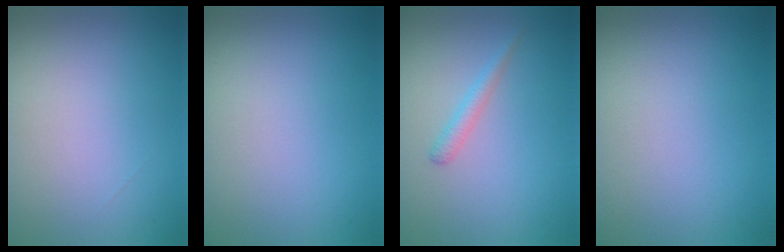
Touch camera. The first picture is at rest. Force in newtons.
{"total": 0.0}
{"total": 1.4, "press": 1.4, "slide": 0.0}
{"total": 0.0}